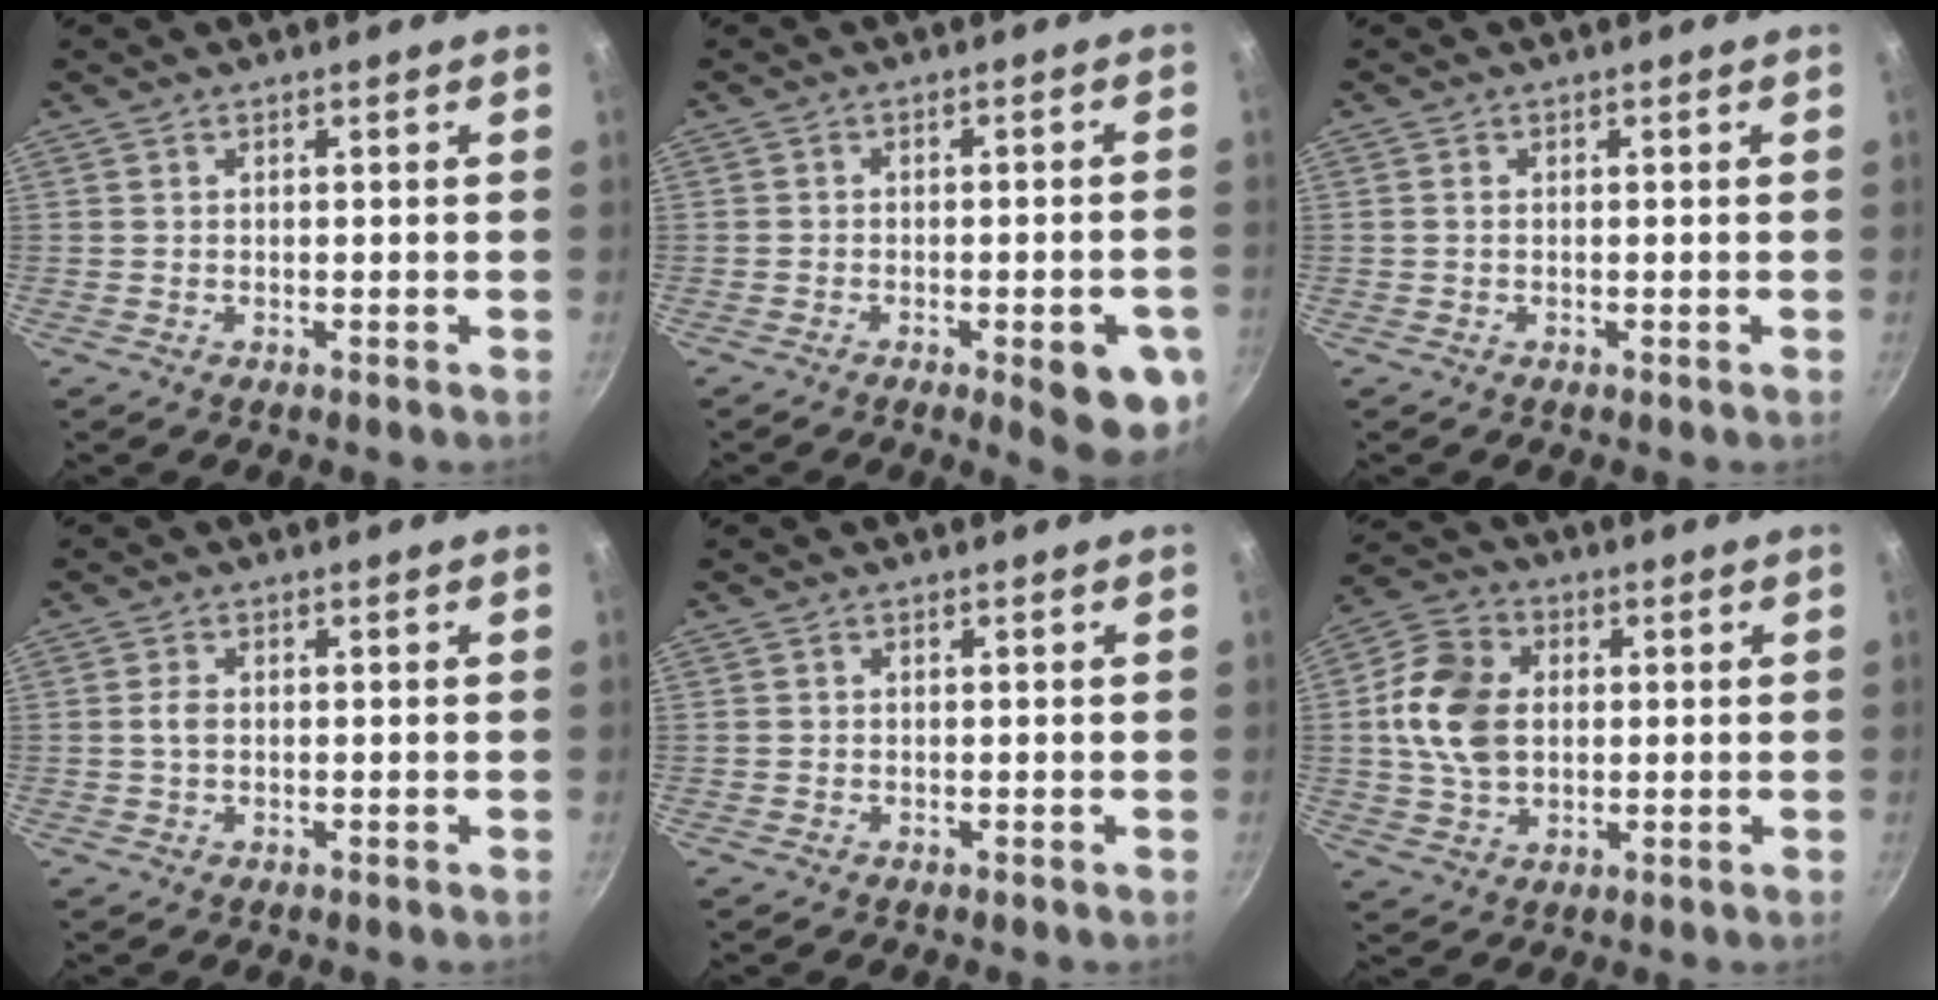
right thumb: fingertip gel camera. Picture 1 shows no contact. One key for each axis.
{"total": 10.0, "fx": -3.9, "fy": 2.9, "fz": 8.8, "tx": -0.083, "ty": 0.014, "tz": -0.045}
{"total": 0.6, "fx": 0.1, "fy": 0.4, "fz": 0.5, "tx": -0.010, "ty": 0.002, "tz": 0.000}
{"total": 2.0, "fx": -0.1, "fy": 1.3, "fz": 1.5, "tx": -0.031, "ty": 0.007, "tz": -0.003}
{"total": 0.0}
{"total": 12.7, "fx": 1.2, "fy": 9.1, "fz": 8.7, "tx": -0.145, "ty": 0.008, "tz": 0.011}